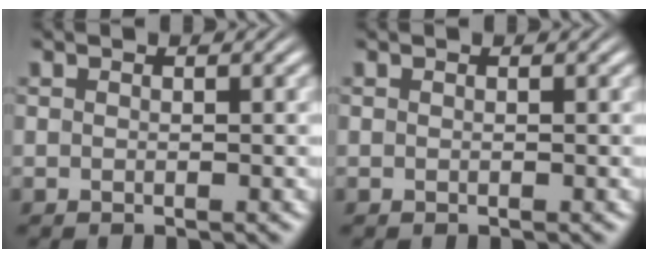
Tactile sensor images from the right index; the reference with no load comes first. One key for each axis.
{"total": 0.0}